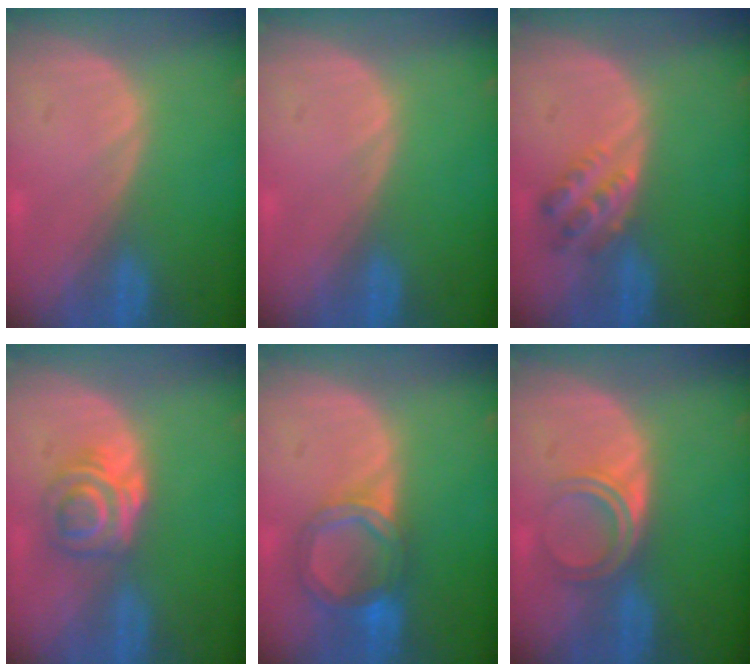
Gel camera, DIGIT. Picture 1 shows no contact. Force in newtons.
{"total": 0.0}
{"total": 4.6, "press": 4.0, "slide": 2.3}
{"total": 6.2, "press": 5.1, "slide": 3.6}
{"total": 6.4, "press": 5.7, "slide": 2.9}
{"total": 4.8, "press": 3.9, "slide": 2.8}